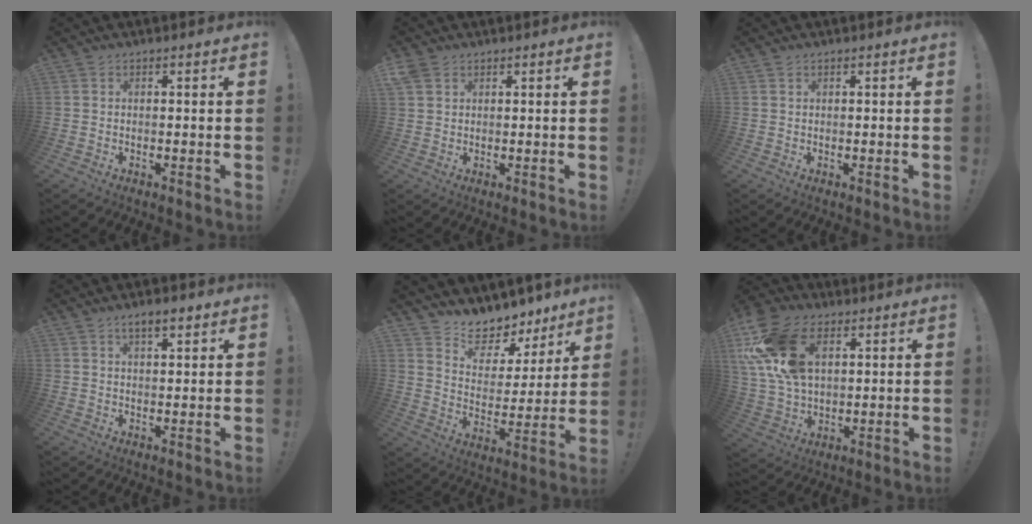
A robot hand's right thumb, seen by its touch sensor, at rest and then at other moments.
{"total": 3.4, "force": [2.2, 2.4, 1.2], "torque": [-0.021, -0.006, 0.042]}
{"total": 0.5, "force": [0.4, 0.4, 0.2], "torque": [-0.002, -0.002, 0.007]}
{"total": 4.6, "force": [3.0, 1.6, 3.1], "torque": [-0.050, -0.011, 0.050]}
{"total": 9.9, "force": [8.8, 4.3, 1.7], "torque": [-0.041, -0.082, 0.158]}
{"total": 18.6, "force": [5.8, 12.3, 12.6], "torque": [-0.252, -0.005, 0.112]}